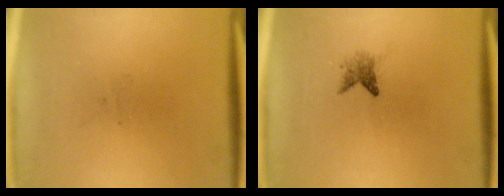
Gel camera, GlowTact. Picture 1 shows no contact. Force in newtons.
{"total": 1.6}